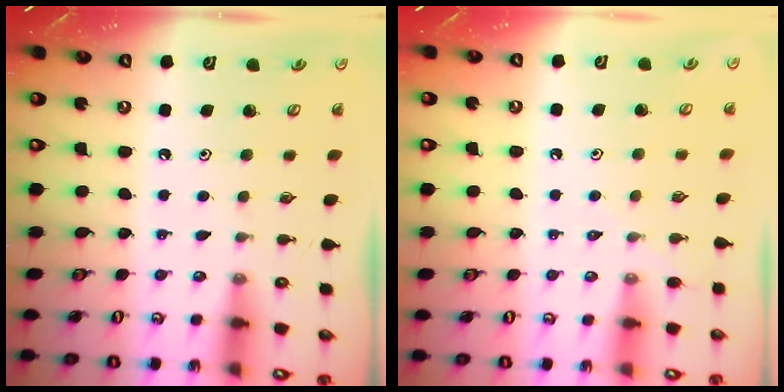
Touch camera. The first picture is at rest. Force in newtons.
{"total": 4.5, "press": 4.4, "slide": 0.7}